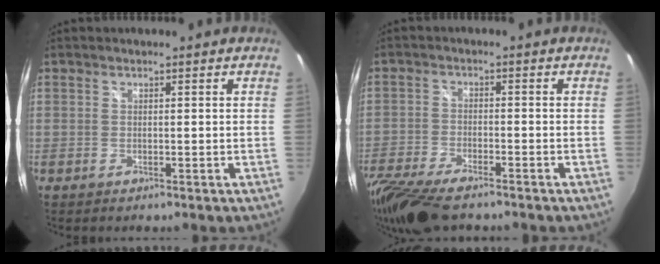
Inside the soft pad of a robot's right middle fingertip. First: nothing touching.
{"total": 15.0, "force": [-11.7, 4.4, 8.3], "torque": [-0.193, -0.048, -0.208]}